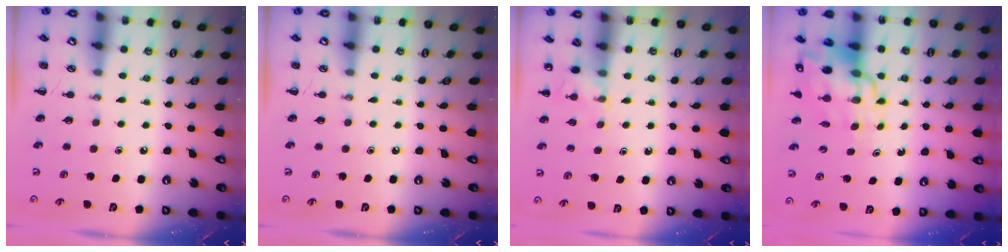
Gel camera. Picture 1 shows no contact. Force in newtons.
{"total": 0.0}
{"total": 4.8, "press": 4.6, "slide": 1.3}
{"total": 12.8, "press": 12.1, "slide": 4.0}